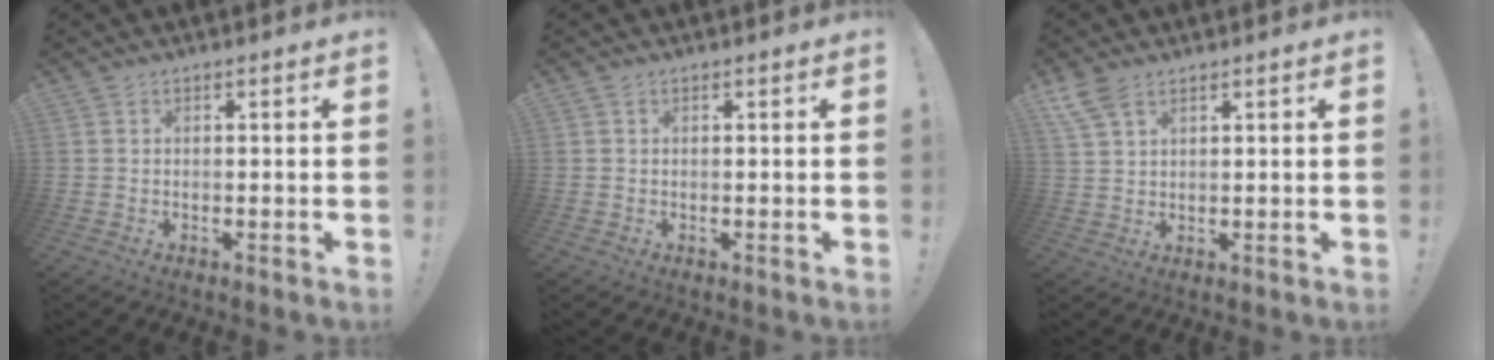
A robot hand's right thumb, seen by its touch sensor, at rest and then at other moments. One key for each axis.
{"total": 0.0}
{"total": 6.1, "fx": 4.0, "fy": 2.9, "fz": 3.6, "tx": -0.082, "ty": -0.005, "tz": 0.082}